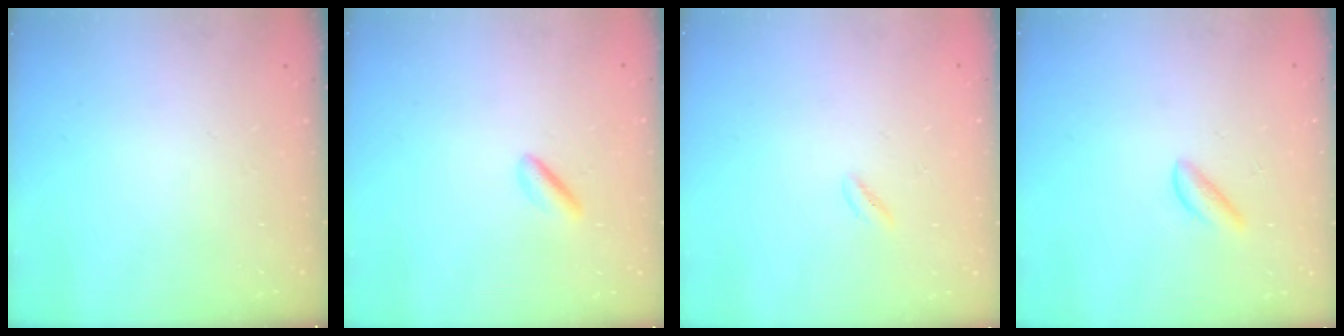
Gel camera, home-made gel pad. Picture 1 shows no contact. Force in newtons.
{"total": 2.0, "press": 1.9, "slide": 0.7}
{"total": 0.6, "press": 0.3, "slide": 0.6}
{"total": 2.7, "press": 2.7, "slide": 0.3}